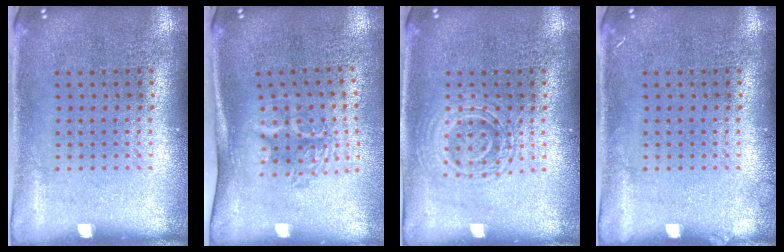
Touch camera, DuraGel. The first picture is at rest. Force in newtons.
{"total": 1.8, "press": 1.3, "slide": 1.3}
{"total": 2.7, "press": 2.6, "slide": 0.6}
{"total": 0.6, "press": 0.5, "slide": 0.1}